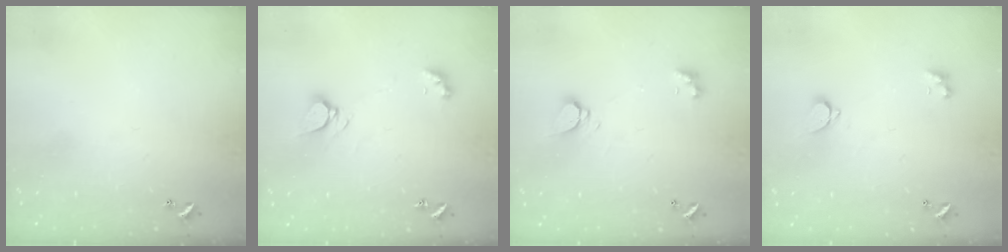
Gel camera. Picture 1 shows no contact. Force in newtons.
{"total": 5.5, "press": 5.5, "slide": 0.7}
{"total": 3.3, "press": 3.3, "slide": 0.4}
{"total": 2.2, "press": 2.0, "slide": 0.9}